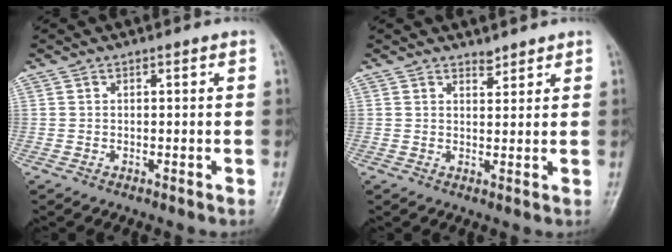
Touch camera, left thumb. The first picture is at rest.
{"total": 1.9, "force": [1.7, 0.8, 0.3], "torque": [0.007, -0.015, 0.026]}